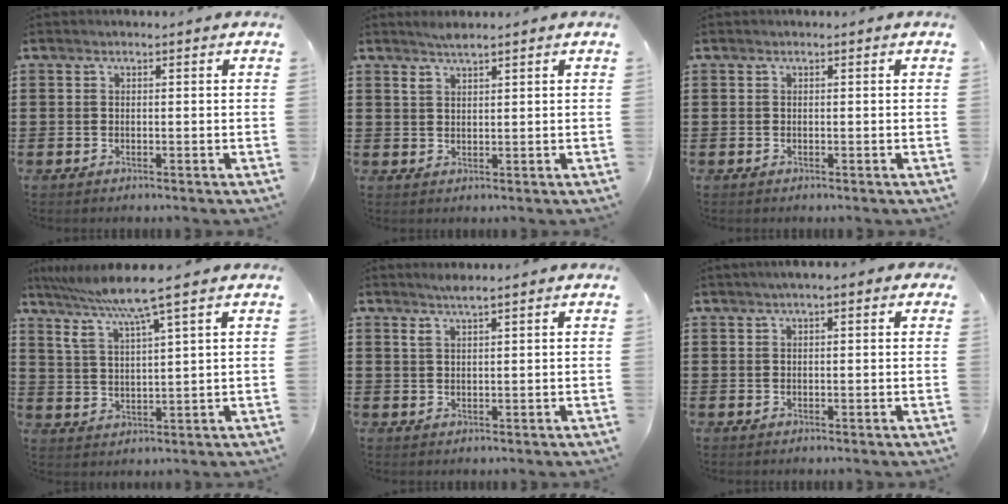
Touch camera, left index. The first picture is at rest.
{"total": 2.0, "force": [1.8, 0.3, 0.9], "torque": [-0.020, 0.002, 0.033]}
{"total": 0.0}
{"total": 7.3, "force": [5.4, -0.4, 4.9], "torque": [-0.113, -0.026, 0.088]}
{"total": 1.9, "force": [1.5, 0.1, 1.1], "torque": [-0.024, 0.002, 0.028]}
{"total": 1.6, "force": [0.7, 0.3, 1.4], "torque": [-0.027, 0.003, 0.011]}